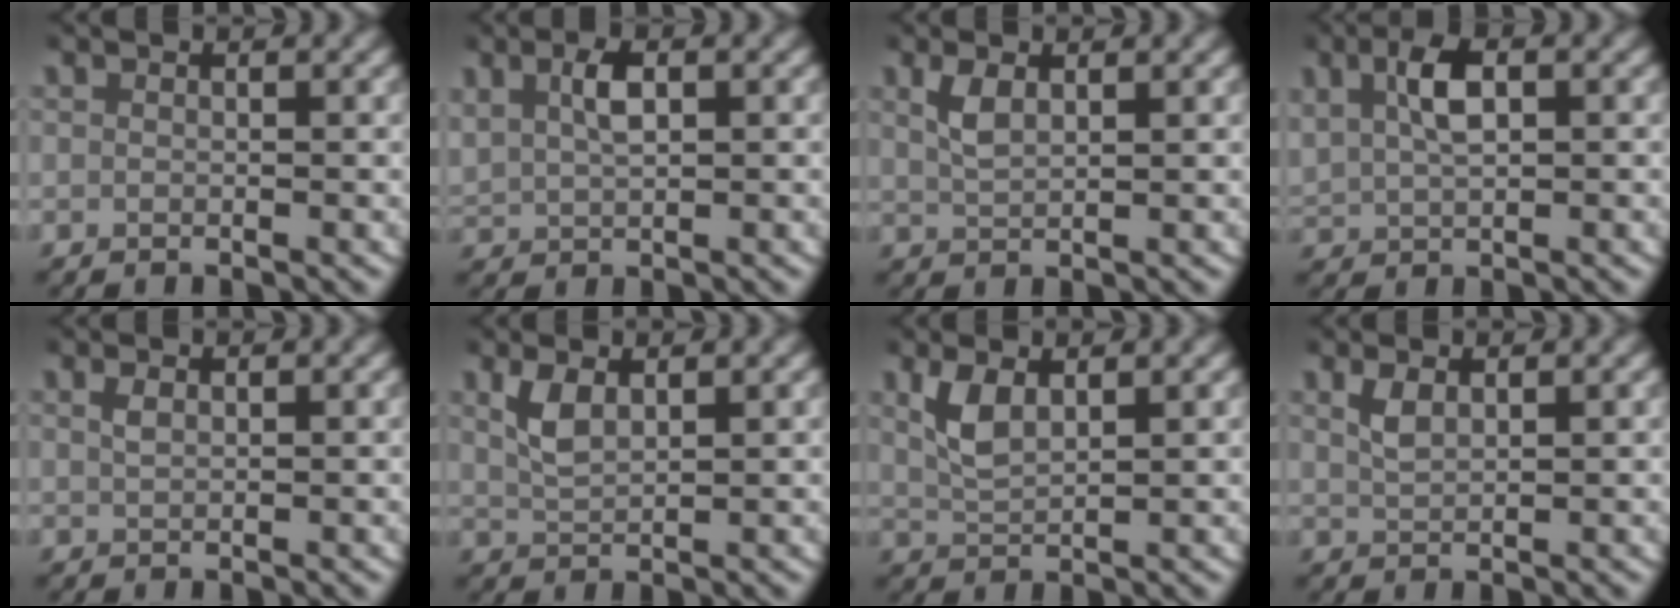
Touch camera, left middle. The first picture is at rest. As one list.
[{"total": 3.0, "force": [0.9, 2.0, 2.0], "torque": [-0.048, 0.004, 0.023]}, {"total": 1.6, "force": [0.7, 0.6, 1.3], "torque": [-0.032, -0.001, 0.019]}, {"total": 3.9, "force": [1.2, 2.4, 2.9], "torque": [-0.063, 0.008, 0.025]}, {"total": 0.7, "force": [0.4, 0.3, 0.6], "torque": [-0.014, 0.000, 0.010]}, {"total": 2.1, "force": [0.9, 0.8, 1.6], "torque": [-0.040, -0.001, 0.022]}, {"total": 2.5, "force": [1.1, 1.1, 2.0], "torque": [-0.049, -0.001, 0.025]}, {"total": 1.3, "force": [0.7, 0.5, 1.1], "torque": [-0.026, -0.001, 0.017]}]